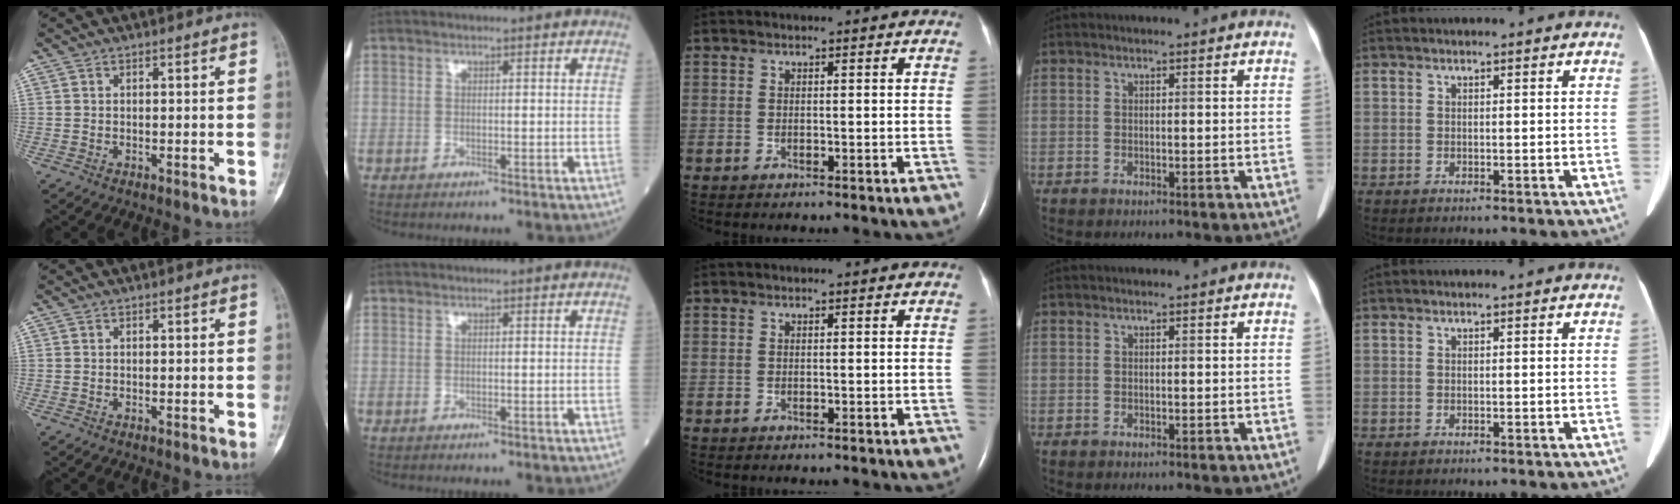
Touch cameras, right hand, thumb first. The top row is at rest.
{}